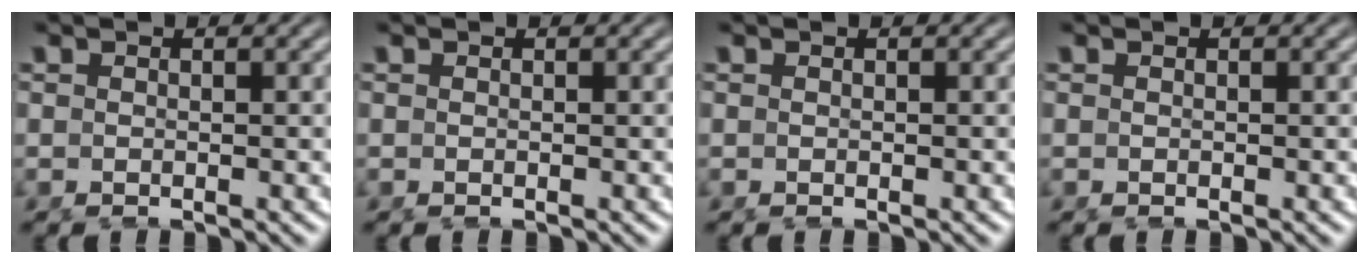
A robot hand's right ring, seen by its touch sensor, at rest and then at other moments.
{"total": 0.0}
{"total": 0.0}
{"total": 0.0}